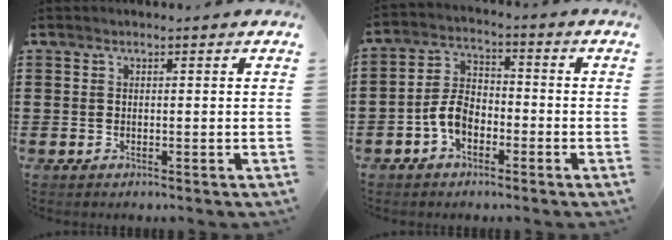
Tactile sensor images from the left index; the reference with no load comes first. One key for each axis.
{"total": 5.7, "fx": -2.7, "fy": 3.6, "fz": 3.5, "tx": -0.091, "ty": 0.006, "tz": -0.059}